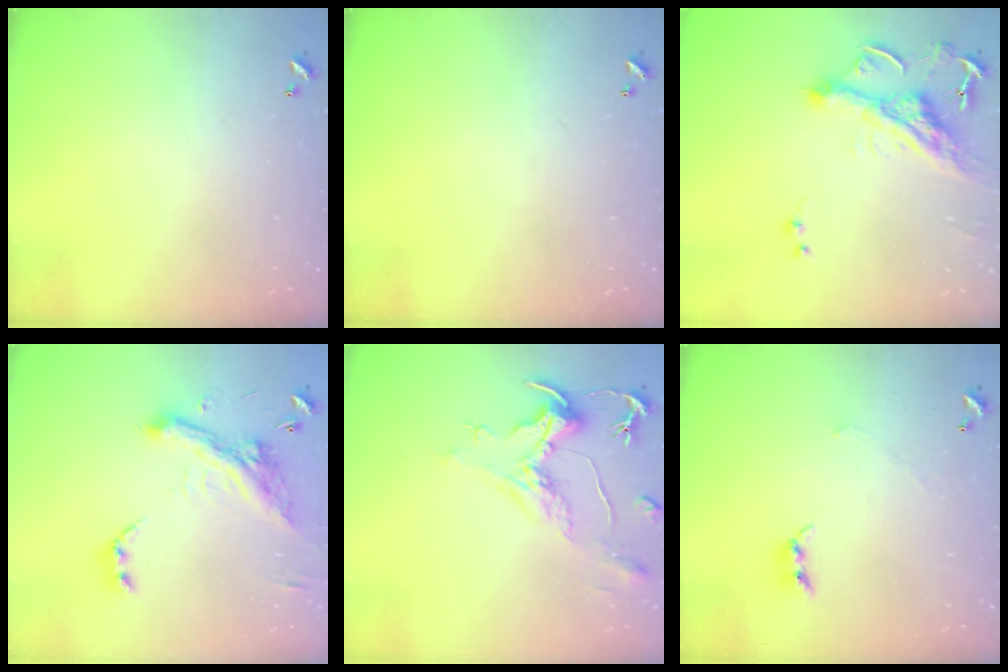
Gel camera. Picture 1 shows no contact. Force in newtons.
{"total": 0.0}
{"total": 9.2, "press": 9.2, "slide": 1.3}
{"total": 7.7, "press": 7.5, "slide": 2.0}
{"total": 2.3, "press": 1.8, "slide": 1.3}
{"total": 2.4, "press": 2.3, "slide": 0.4}